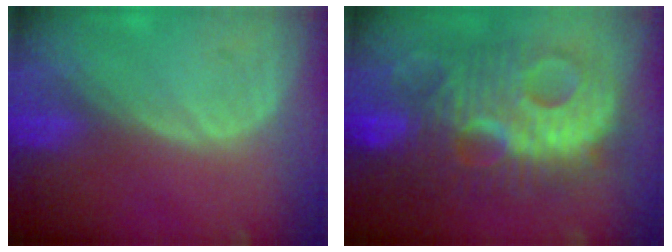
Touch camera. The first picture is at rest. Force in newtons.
{"total": 13.4, "press": 13.4, "slide": 1.0}